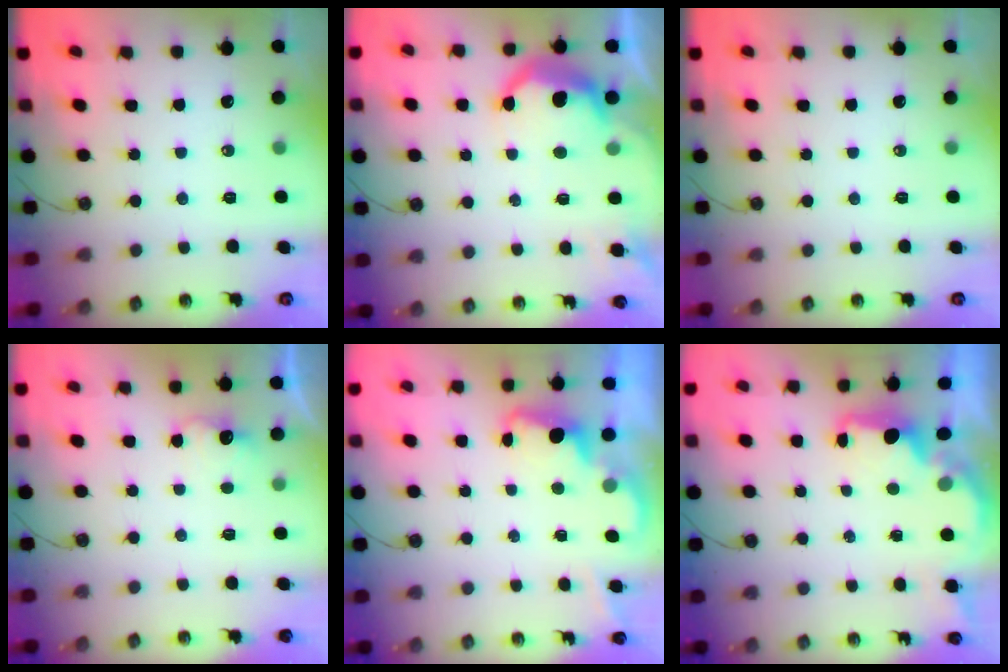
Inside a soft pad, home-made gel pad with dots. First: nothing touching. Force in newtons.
{"total": 10.4, "press": 10.4, "slide": 0.4}
{"total": 0.0}
{"total": 2.8, "press": 2.7, "slide": 0.9}
{"total": 2.1, "press": 2.1, "slide": 0.5}
{"total": 1.9, "press": 1.7, "slide": 0.7}